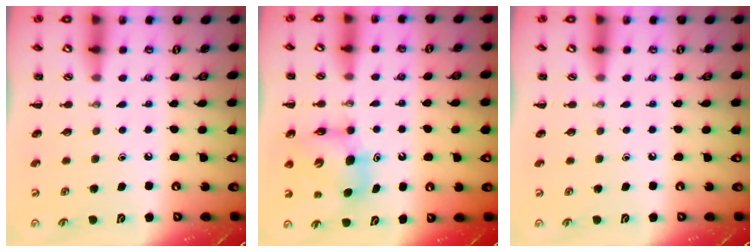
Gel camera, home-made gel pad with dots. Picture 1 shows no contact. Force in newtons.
{"total": 7.0, "press": 6.9, "slide": 1.0}
{"total": 0.0}